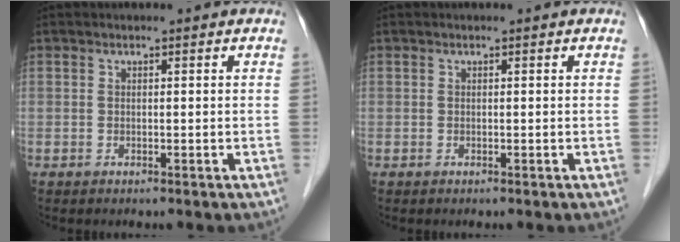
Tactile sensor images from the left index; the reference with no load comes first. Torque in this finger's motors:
{"motor_torque": [-0.01, -0.01, 0.00, 0.00]}